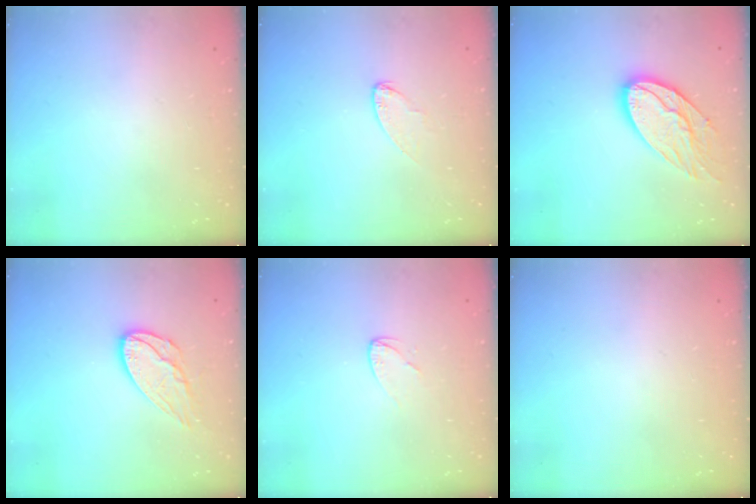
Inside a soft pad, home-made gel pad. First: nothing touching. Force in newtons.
{"total": 4.7, "press": 4.6, "slide": 0.4}
{"total": 14.7, "press": 14.6, "slide": 0.9}
{"total": 10.3, "press": 10.3, "slide": 0.4}
{"total": 3.2, "press": 3.1, "slide": 0.3}
{"total": 0.0}